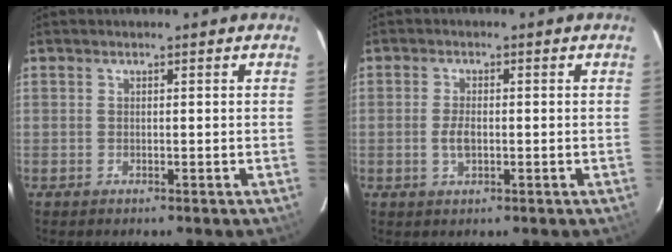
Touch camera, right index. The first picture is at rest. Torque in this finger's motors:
{"motor_torque": [0.81, -0.09, 0.39, 0.10]}